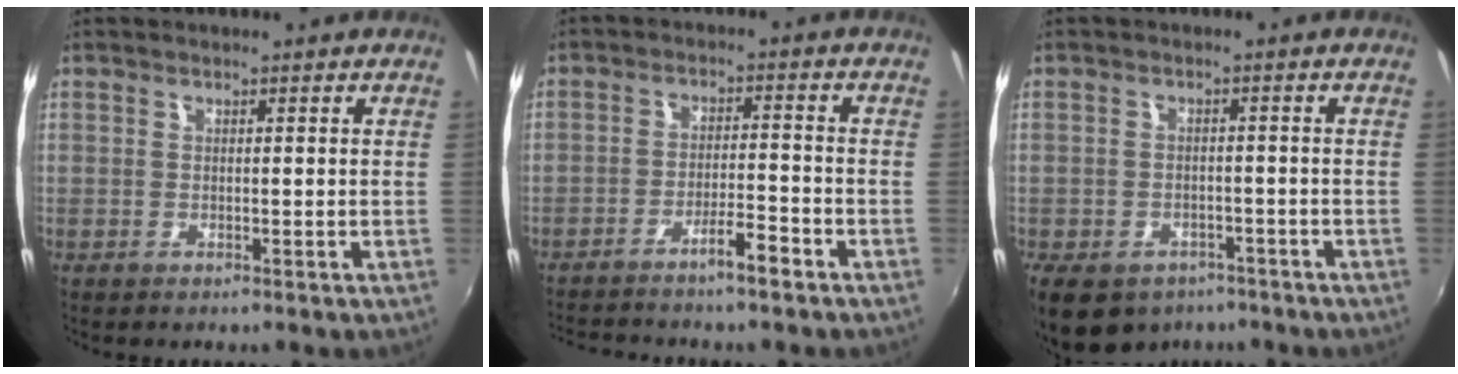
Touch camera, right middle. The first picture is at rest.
{"total": 5.9, "force": [-5.0, 0.2, 3.1], "torque": [-0.066, 0.008, -0.084]}
{"total": 11.7, "force": [-7.7, 7.2, 5.1], "torque": [-0.124, -0.016, -0.109]}